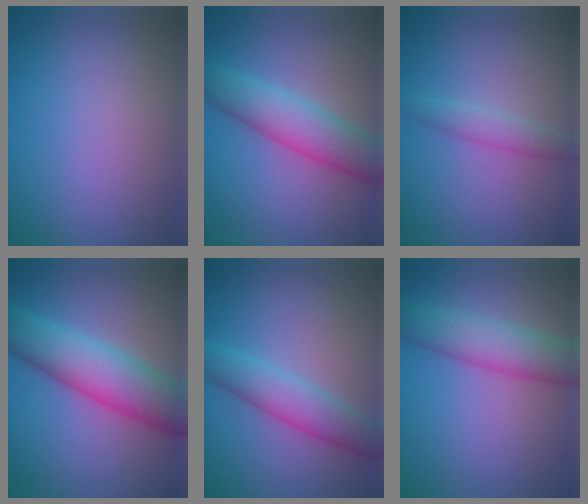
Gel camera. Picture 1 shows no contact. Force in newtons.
{"total": 6.0, "press": 6.0, "slide": 0.2}
{"total": 1.9, "press": 1.9, "slide": 0.1}
{"total": 8.1, "press": 8.1, "slide": 0.2}
{"total": 4.4, "press": 4.4, "slide": 0.2}
{"total": 5.5, "press": 5.5, "slide": 0.1}